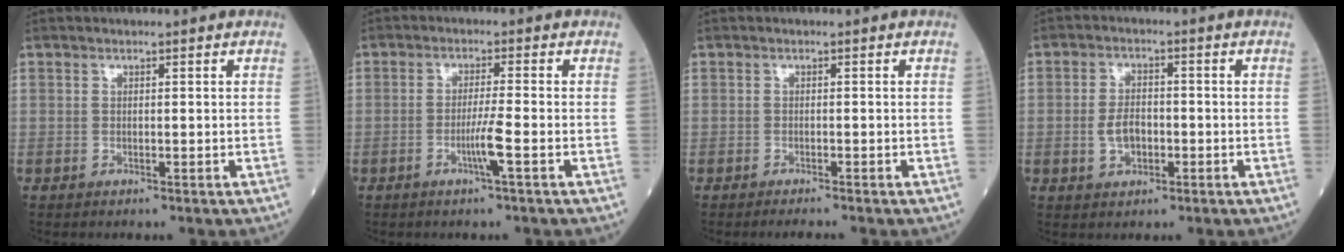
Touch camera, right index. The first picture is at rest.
{"total": 3.6, "force": [-1.4, -0.8, 3.2], "torque": [-0.062, -0.006, -0.030]}
{"total": 1.8, "force": [-1.7, -0.3, 0.7], "torque": [-0.010, -0.003, -0.025]}
{"total": 4.2, "force": [-1.1, 2.5, 3.3], "torque": [-0.064, 0.003, -0.020]}